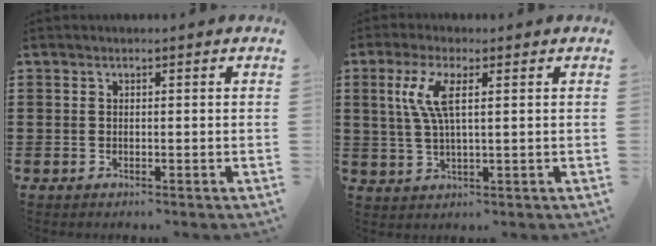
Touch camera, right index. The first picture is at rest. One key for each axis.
{"total": 6.1, "fx": 1.7, "fy": 1.4, "fz": 5.7, "tx": -0.129, "ty": -0.002, "tz": 0.023}